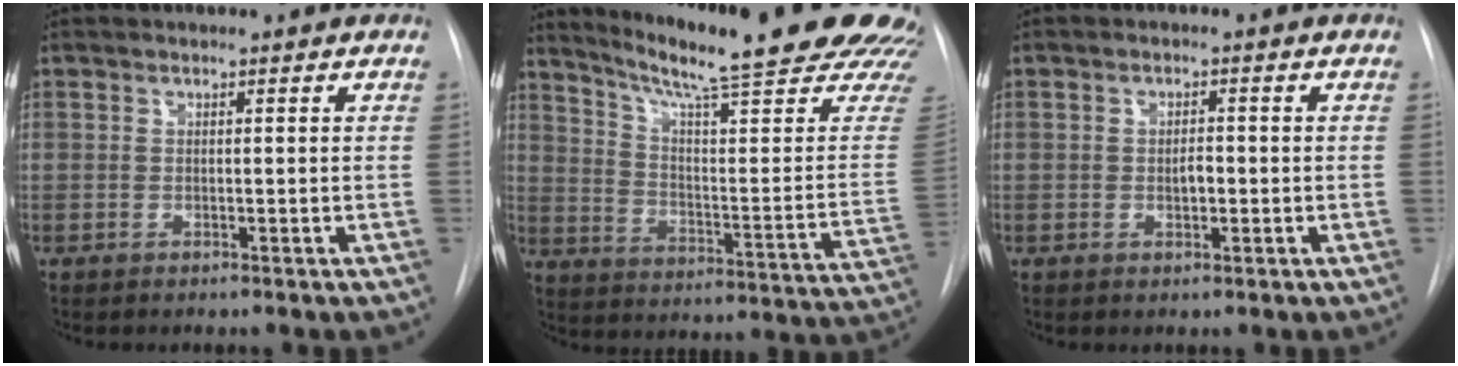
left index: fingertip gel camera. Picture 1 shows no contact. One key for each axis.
{"total": 28.5, "fx": 23.2, "fy": 1.0, "fz": 16.5, "tx": -0.218, "ty": -0.099, "tz": 0.298}
{"total": 2.0, "fx": -1.0, "fy": 0.9, "fz": 1.5, "tx": -0.024, "ty": -0.004, "tz": -0.015}